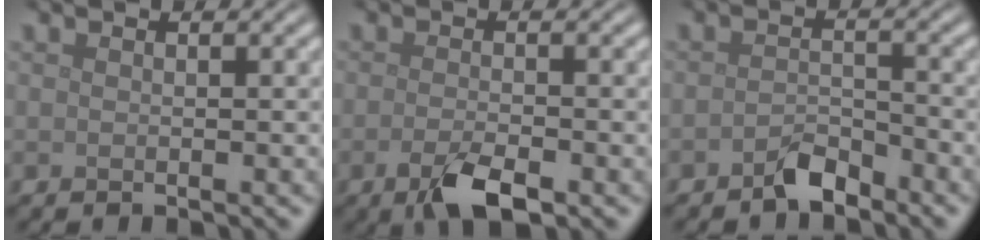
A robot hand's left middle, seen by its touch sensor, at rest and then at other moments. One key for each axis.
{"total": 3.6, "fx": -1.9, "fy": 1.2, "fz": 2.8, "tx": -0.057, "ty": -0.008, "tz": -0.035}
{"total": 2.3, "fx": -1.9, "fy": 0.9, "fz": 1.0, "tx": -0.015, "ty": 0.007, "tz": -0.038}